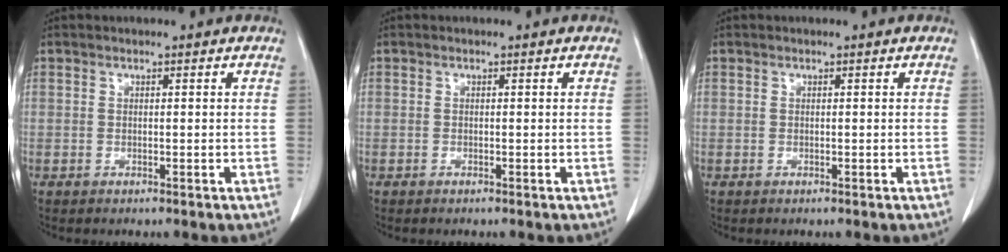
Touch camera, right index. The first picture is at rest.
{"total": 0.0}
{"total": 0.0}